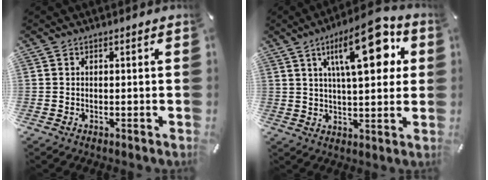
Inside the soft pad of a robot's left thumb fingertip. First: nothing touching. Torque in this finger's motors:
{"motor_torque": [0.92, 2.23, 1.95, -0.82, 0.24]}